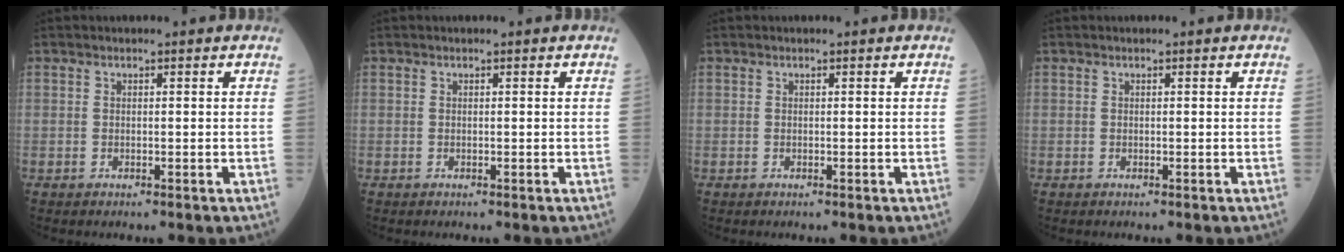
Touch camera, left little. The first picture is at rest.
{"total": 0.0}
{"total": 0.0}
{"total": 0.0}